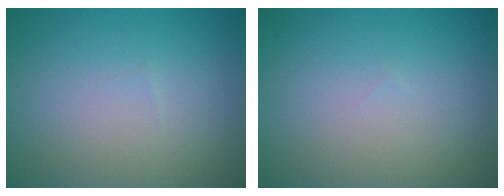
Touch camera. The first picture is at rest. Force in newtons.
{"total": 0.0}